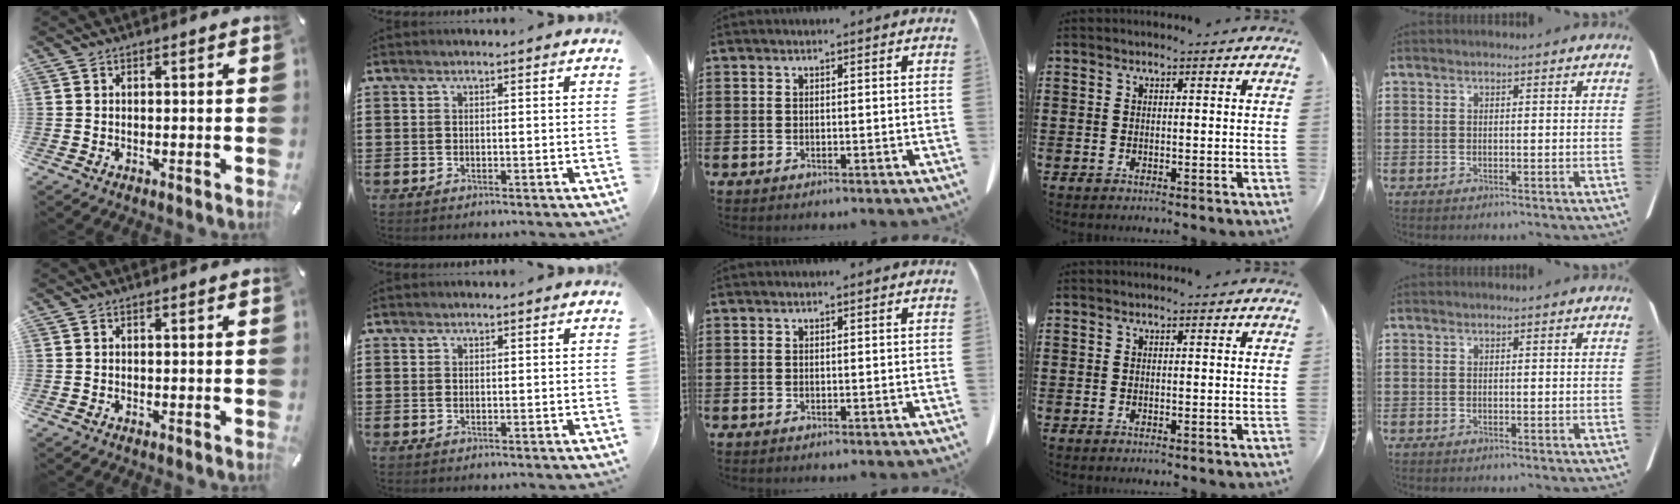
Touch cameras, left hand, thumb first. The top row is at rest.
{}